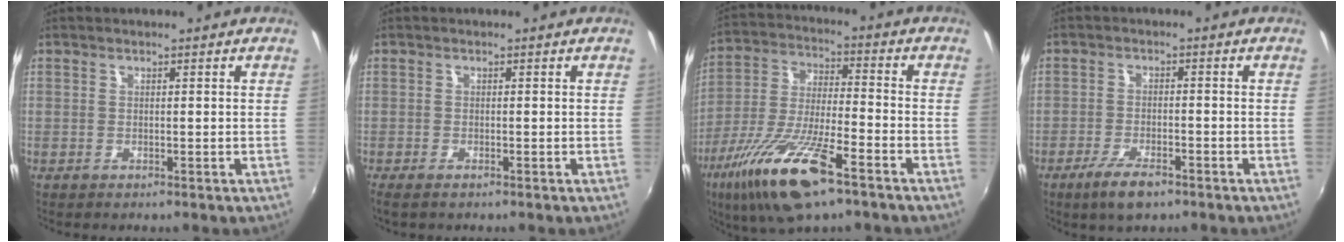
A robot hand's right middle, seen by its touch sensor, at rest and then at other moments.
{"total": 2.2, "force": [-1.6, 0.5, 1.4], "torque": [-0.027, -0.011, -0.027]}
{"total": 17.8, "force": [-10.4, 4.5, 13.7], "torque": [-0.283, -0.042, -0.197]}
{"total": 6.1, "force": [-4.2, 1.9, 4.1], "torque": [-0.100, -0.016, -0.076]}